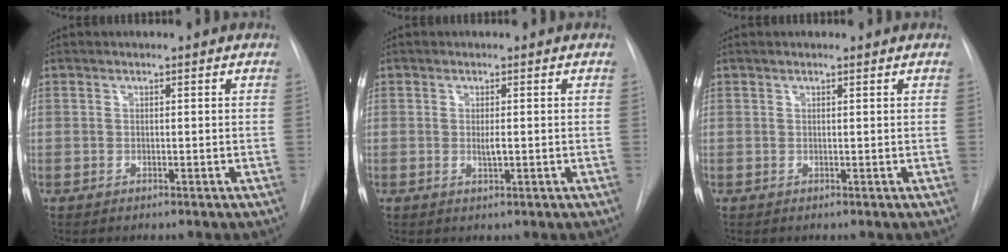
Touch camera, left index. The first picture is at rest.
{"total": 1.5, "force": [0.0, 0.2, 1.4], "torque": [-0.029, -0.003, 0.001]}
{"total": 0.9, "force": [0.7, 0.0, 0.5], "torque": [-0.011, 0.009, 0.013]}